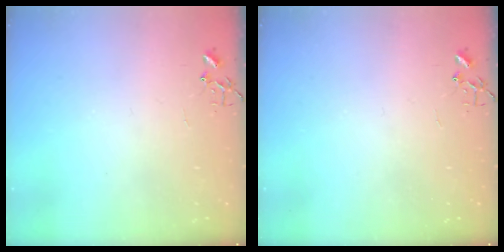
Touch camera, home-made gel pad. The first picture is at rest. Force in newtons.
{"total": 0.0}